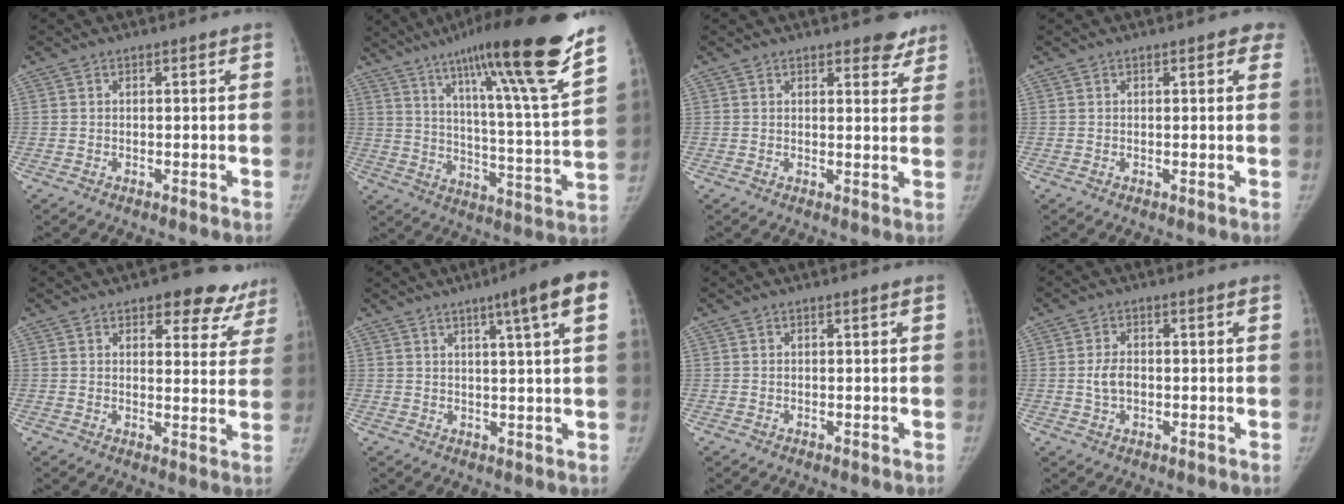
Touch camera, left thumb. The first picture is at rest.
{"total": 26.3, "force": [17.9, 1.8, 19.2], "torque": [-0.285, -0.073, 0.275]}
{"total": 4.5, "force": [3.6, 1.9, 1.8], "torque": [0.007, -0.021, 0.042]}
{"total": 2.8, "force": [1.5, 1.2, 2.0], "torque": [-0.005, 0.001, 0.010]}
{"total": 11.3, "force": [8.5, 5.5, 5.1], "torque": [-0.002, -0.039, 0.090]}
{"total": 9.4, "force": [4.4, -0.2, 8.3], "torque": [-0.115, -0.005, 0.054]}
{"total": 0.0}
{"total": 3.4, "force": [-0.3, 2.1, 2.7], "torque": [-0.053, 0.009, -0.005]}